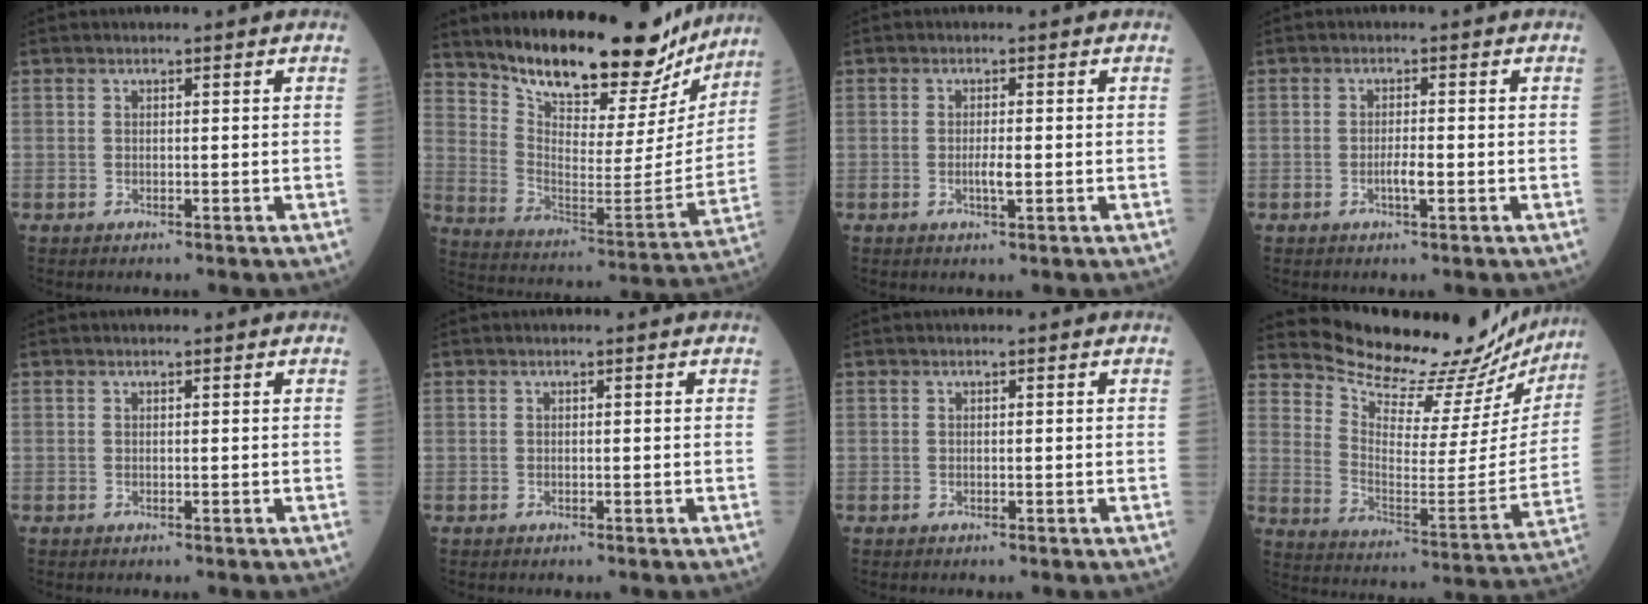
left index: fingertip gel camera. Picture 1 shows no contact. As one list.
[{"total": 22.4, "force": [19.5, 6.3, 9.1], "torque": [-0.137, -0.036, 0.283]}, {"total": 1.6, "force": [-0.4, 0.2, 1.5], "torque": [-0.024, -0.003, -0.005]}, {"total": 1.8, "force": [-0.7, 0.2, 1.6], "torque": [-0.025, -0.001, -0.012]}, {"total": 0.0}, {"total": 0.0}, {"total": 0.0}, {"total": 23.2, "force": [22.1, 4.7, 5.0], "torque": [-0.075, -0.092, 0.288]}]